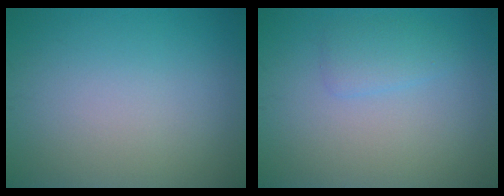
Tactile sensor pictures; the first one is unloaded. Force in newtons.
{"total": 1.8, "press": 1.8, "slide": 0.0}